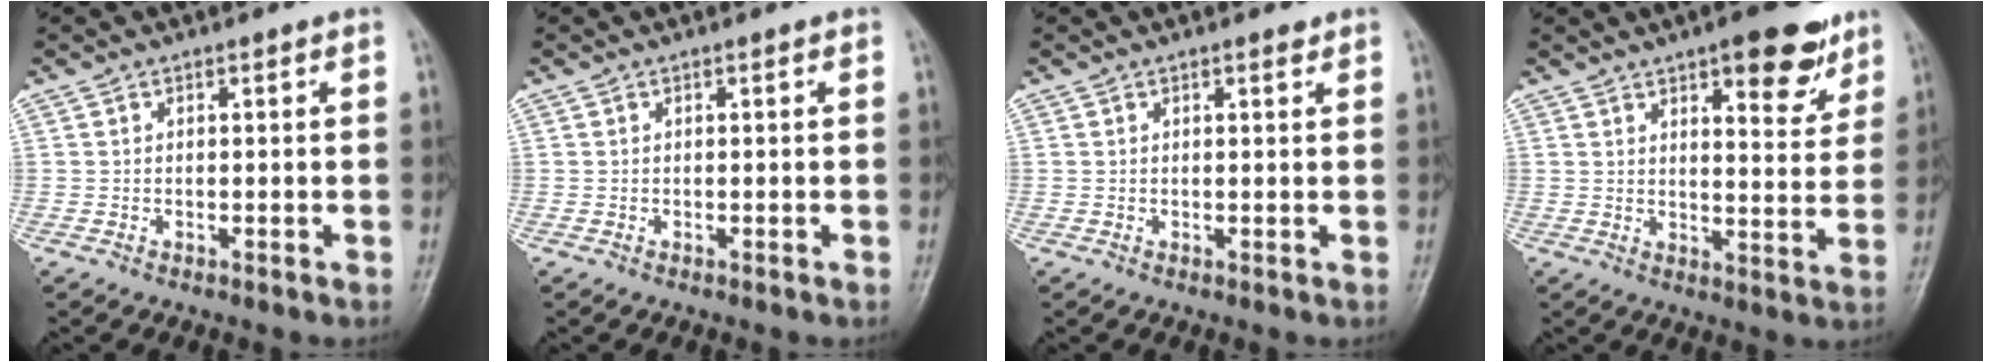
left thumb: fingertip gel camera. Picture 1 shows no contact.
{"total": 0.0}
{"total": 0.9, "force": [0.7, 0.3, 0.5], "torque": [-0.009, -0.004, 0.010]}
{"total": 11.3, "force": [7.0, 4.1, 7.9], "torque": [-0.072, -0.037, 0.093]}